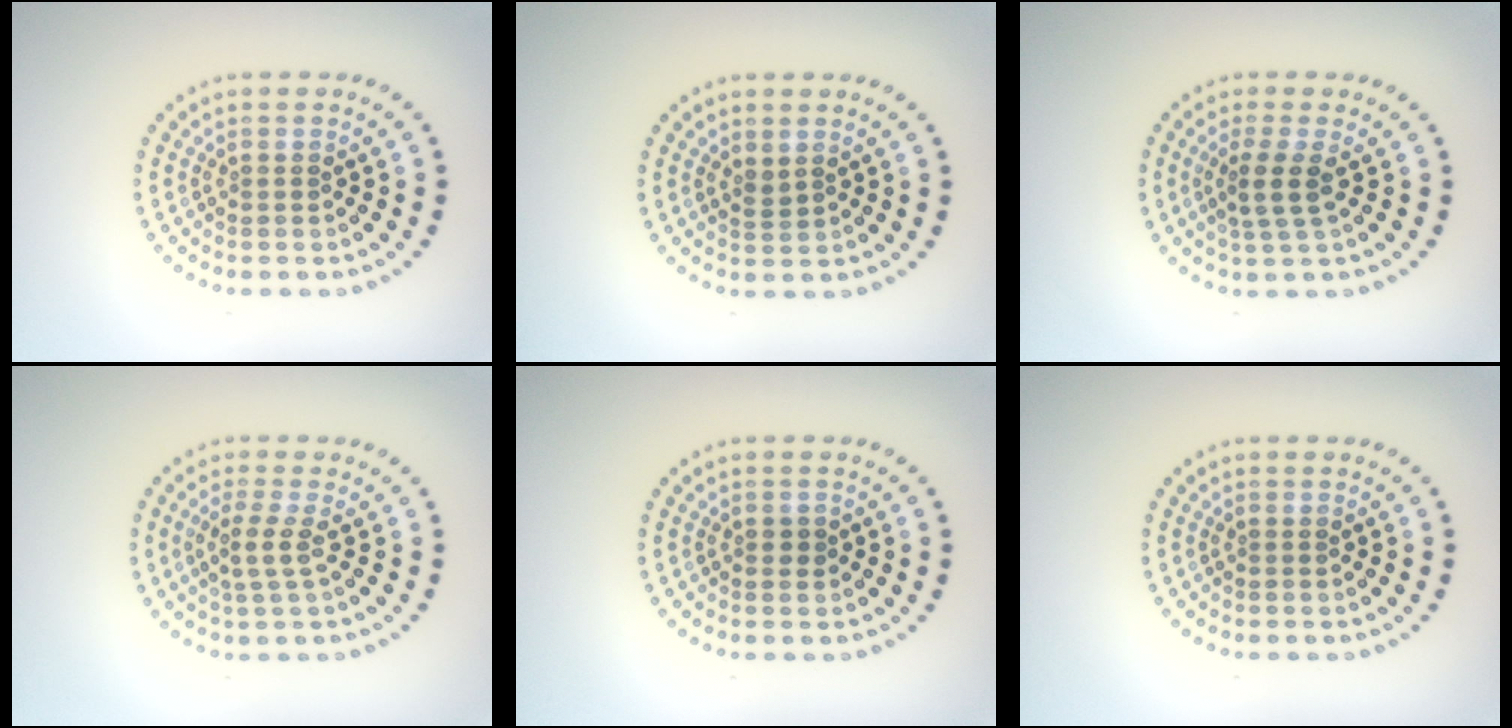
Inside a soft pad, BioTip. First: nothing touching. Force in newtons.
{"total": 0.9, "press": 0.7, "slide": 0.5}
{"total": 2.6, "press": 2.0, "slide": 1.6}
{"total": 2.1, "press": 1.6, "slide": 1.3}
{"total": 0.9, "press": 0.8, "slide": 0.1}
{"total": 0.0}